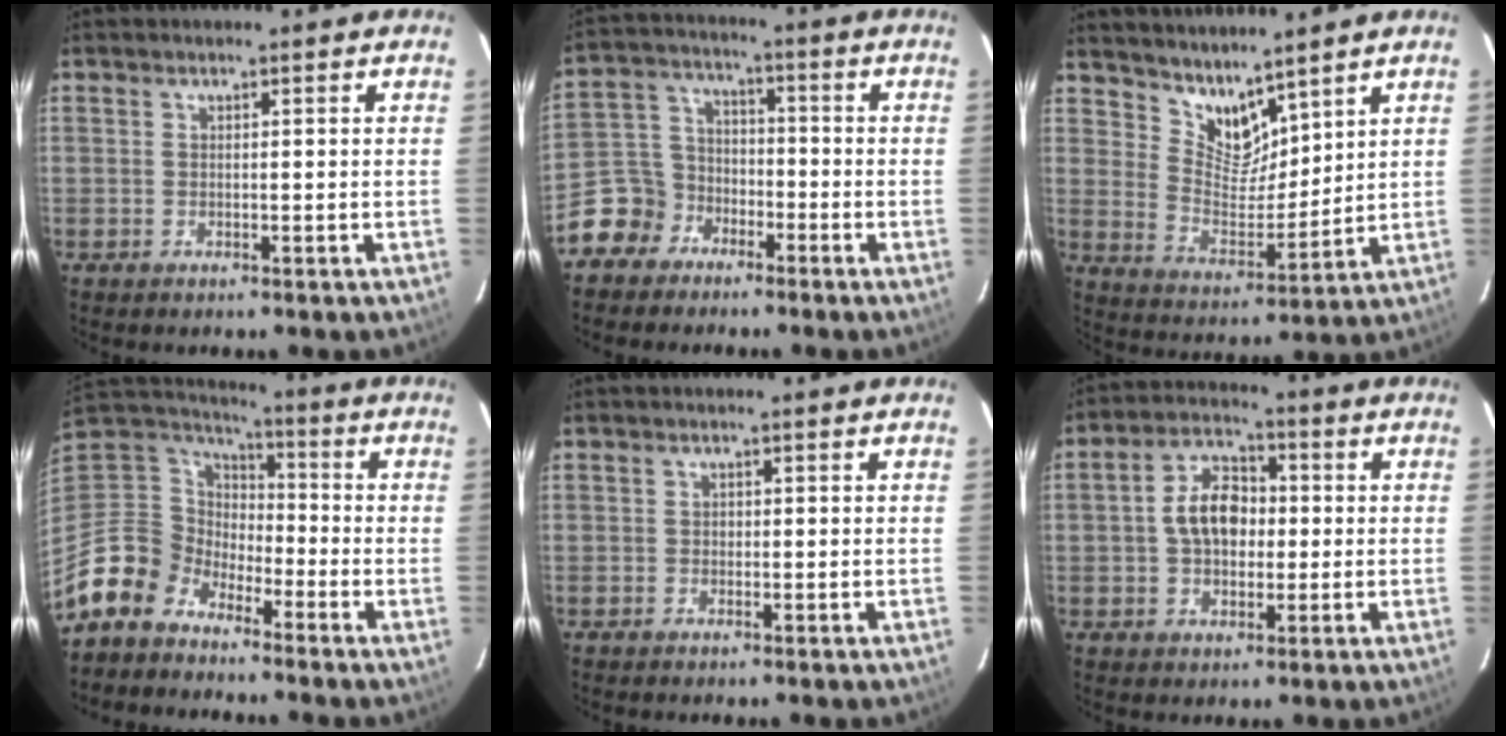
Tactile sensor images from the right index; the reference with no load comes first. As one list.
[{"total": 8.4, "force": [-5.5, 6.3, 0.6], "torque": [-0.024, 0.039, -0.113]}, {"total": 8.7, "force": [7.4, 3.3, 2.9], "torque": [-0.048, -0.006, 0.147]}, {"total": 11.0, "force": [-8.0, 7.3, 1.8], "torque": [-0.063, 0.033, -0.168]}, {"total": 0.6, "force": [-0.1, 0.6, 0.1], "torque": [0.002, 0.001, -0.002]}, {"total": 8.9, "force": [0.0, 6.0, 6.5], "torque": [-0.124, 0.025, 0.003]}]